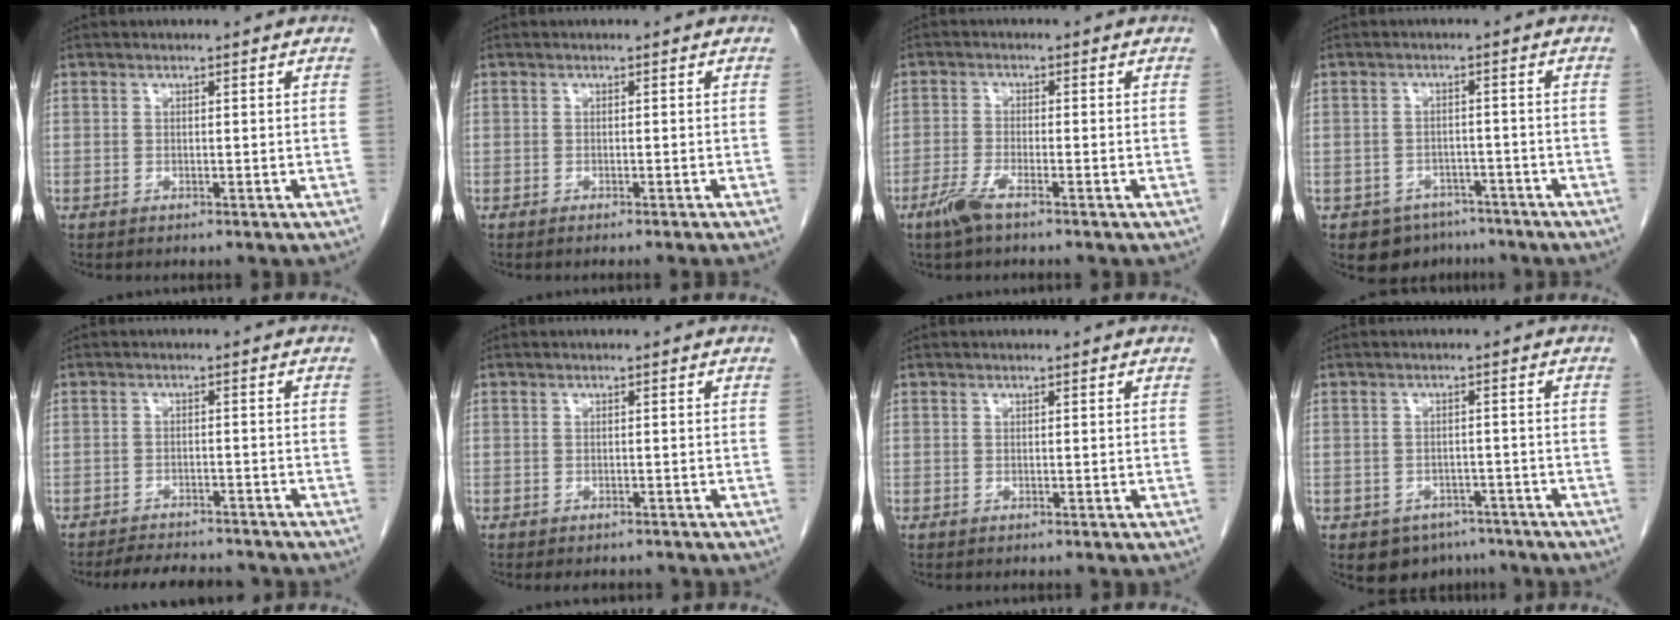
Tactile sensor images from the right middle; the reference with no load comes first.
{"total": 1.6, "force": [-1.3, -0.4, 0.8], "torque": [-0.002, 0.007, -0.020]}
{"total": 3.6, "force": [-2.5, 0.3, 2.6], "torque": [-0.062, -0.007, -0.053]}
{"total": 6.3, "force": [-4.8, 3.9, 0.8], "torque": [0.004, 0.009, -0.065]}
{"total": 8.3, "force": [-7.8, 1.8, 2.5], "torque": [-0.037, -0.003, -0.105]}
{"total": 3.5, "force": [-3.0, 1.4, 1.1], "torque": [-0.010, -0.003, -0.036]}
{"total": 0.0}
{"total": 5.9, "force": [-4.3, 3.9, 1.1], "torque": [-0.004, 0.010, -0.056]}